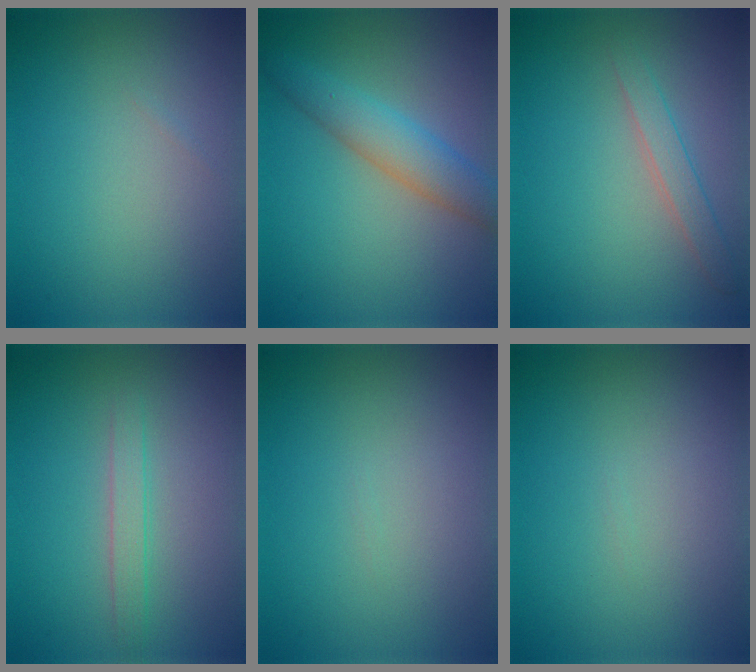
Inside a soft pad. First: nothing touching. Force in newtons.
{"total": 4.0, "press": 4.0, "slide": 0.1}
{"total": 1.8, "press": 1.8, "slide": 0.1}
{"total": 1.7, "press": 1.7, "slide": 0.1}
{"total": 0.0}
{"total": 0.0}